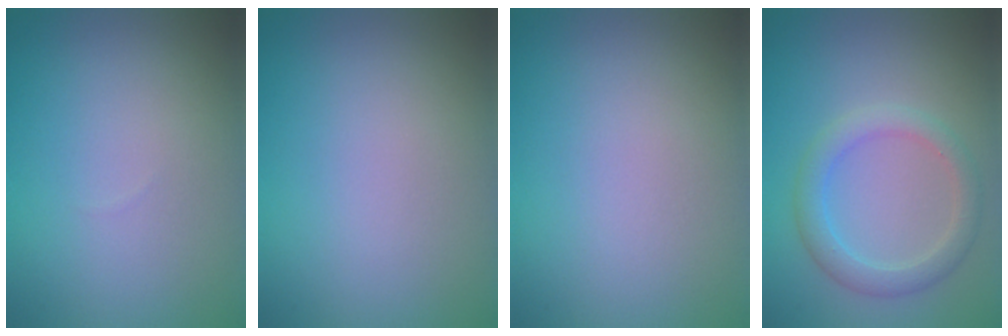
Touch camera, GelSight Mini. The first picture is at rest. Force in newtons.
{"total": 0.0}
{"total": 0.0}
{"total": 3.0, "press": 2.9, "slide": 0.3}